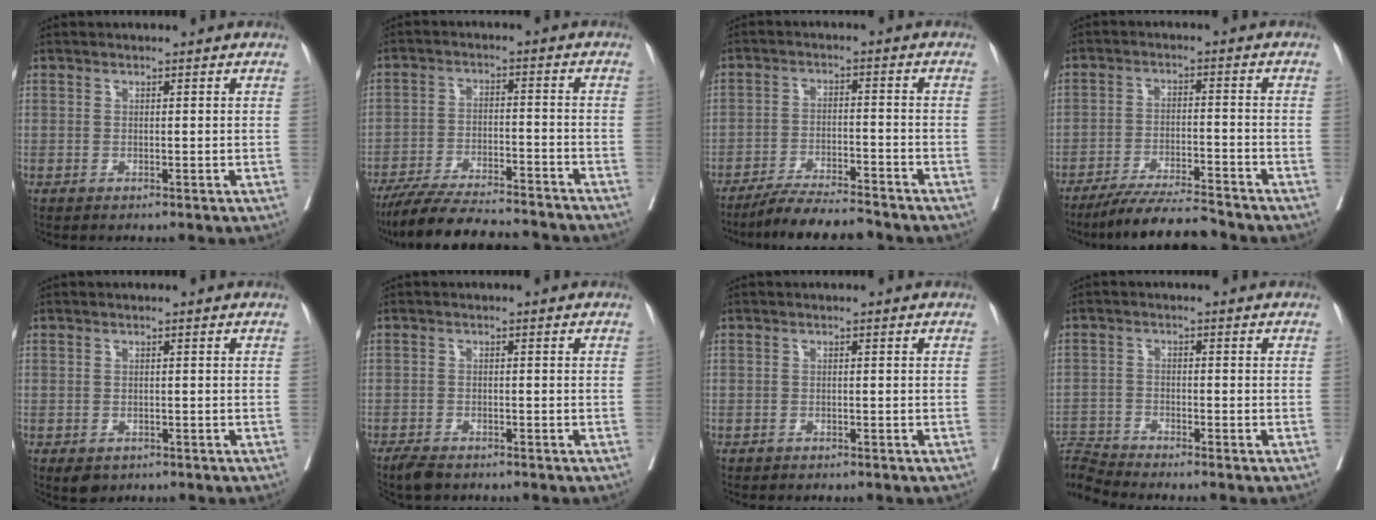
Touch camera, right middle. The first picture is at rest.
{"total": 17.1, "force": [-15.6, 2.1, 6.7], "torque": [-0.123, -0.011, -0.238]}
{"total": 9.4, "force": [-8.8, 0.6, 3.4], "torque": [-0.047, -0.010, -0.146]}
{"total": 9.5, "force": [-8.9, -0.1, 3.4], "torque": [-0.048, -0.013, -0.154]}
{"total": 2.5, "force": [-1.6, 1.6, 1.0], "torque": [-0.011, -0.002, -0.017]}
{"total": 3.4, "force": [-2.9, 1.0, 1.5], "torque": [-0.025, -0.007, -0.047]}
{"total": 0.9, "force": [-0.8, 0.4, 0.2], "torque": [-0.010, 0.001, -0.012]}
{"total": 4.9, "force": [-4.6, -1.6, -0.6], "torque": [0.003, -0.004, -0.087]}